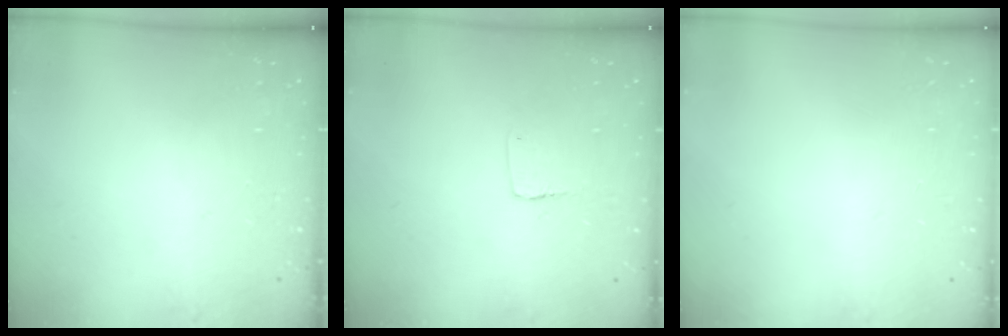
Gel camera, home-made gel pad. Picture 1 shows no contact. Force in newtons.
{"total": 3.5, "press": 3.4, "slide": 0.3}
{"total": 0.0}